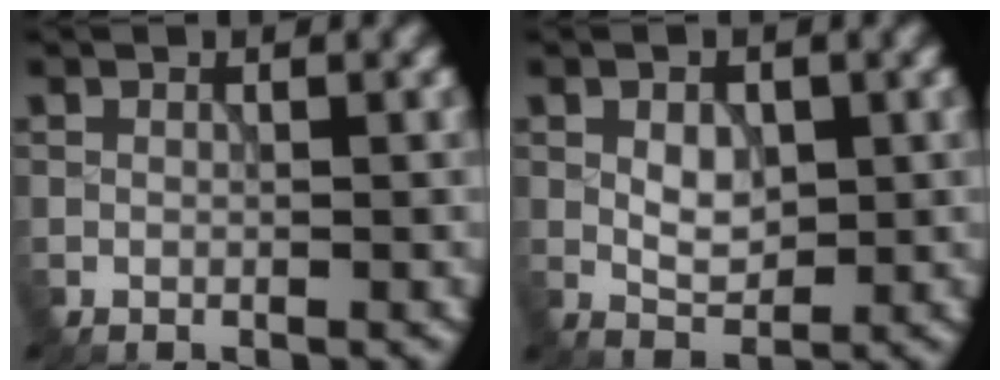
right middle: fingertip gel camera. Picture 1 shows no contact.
{"total": 2.6, "force": [0.3, 1.8, 1.9], "torque": [-0.033, -0.001, 0.005]}